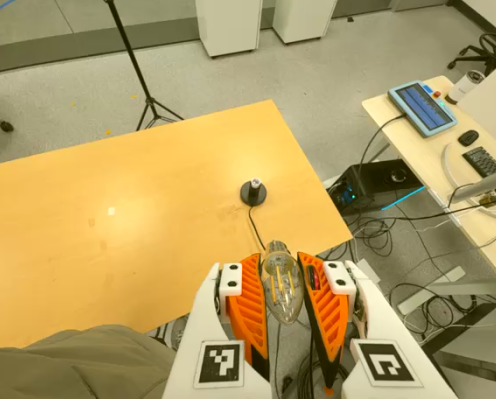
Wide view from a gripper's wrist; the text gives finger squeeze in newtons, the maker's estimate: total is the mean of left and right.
{"total": 18.6, "left": 19.9, "right": 17.2}